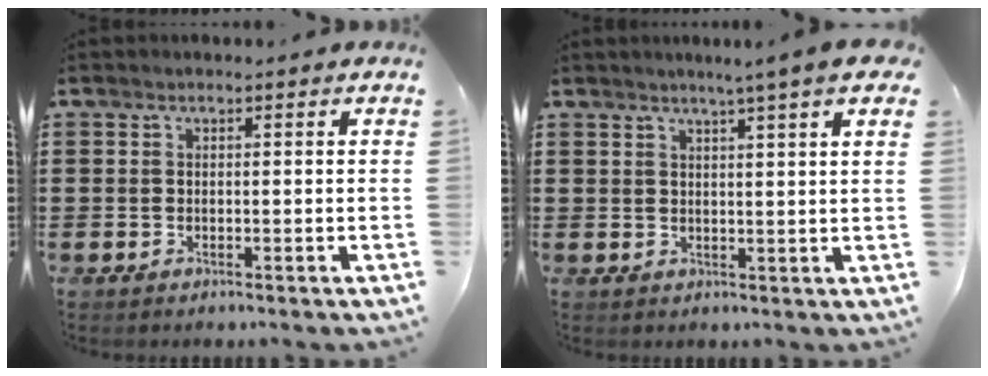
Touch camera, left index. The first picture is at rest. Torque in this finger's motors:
{"motor_torque": [2.14, 0.00, 0.31, 0.07]}